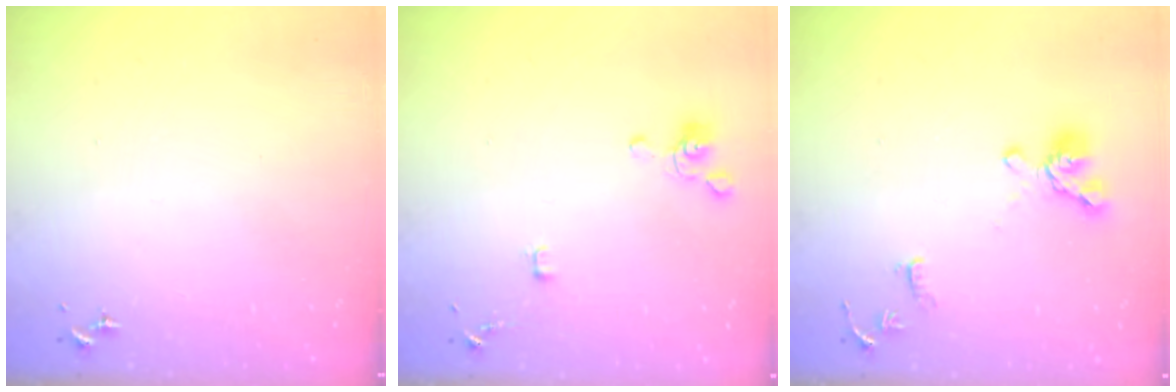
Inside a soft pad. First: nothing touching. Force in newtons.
{"total": 4.2, "press": 4.1, "slide": 1.0}
{"total": 12.7, "press": 12.6, "slide": 1.5}